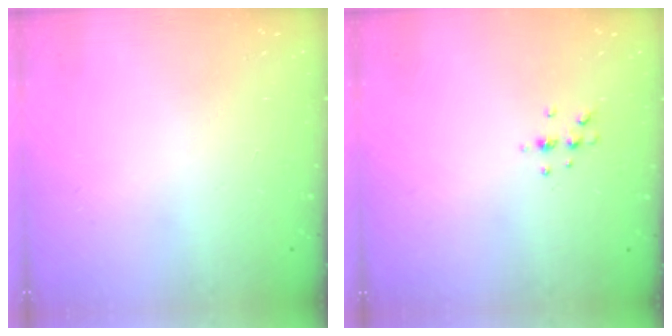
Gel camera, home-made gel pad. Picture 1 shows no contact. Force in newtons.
{"total": 3.8, "press": 3.8, "slide": 0.7}